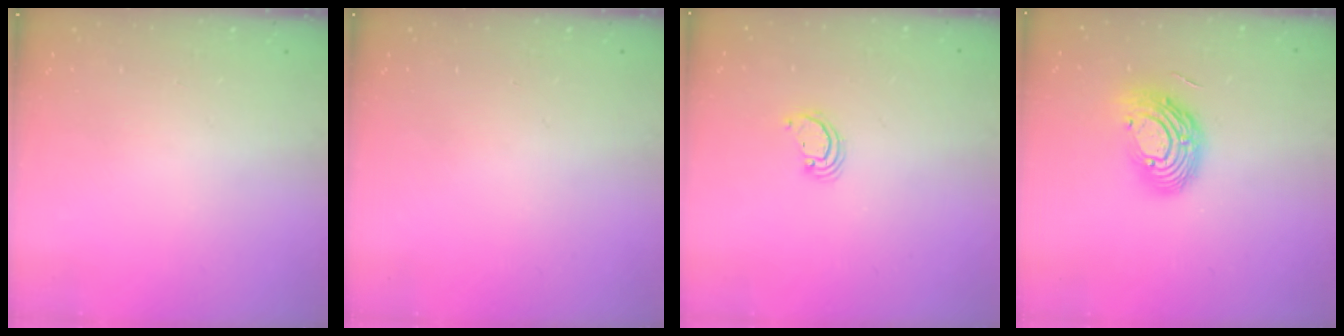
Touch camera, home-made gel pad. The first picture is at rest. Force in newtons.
{"total": 0.0}
{"total": 2.6, "press": 2.6, "slide": 0.2}
{"total": 13.0, "press": 12.9, "slide": 1.0}